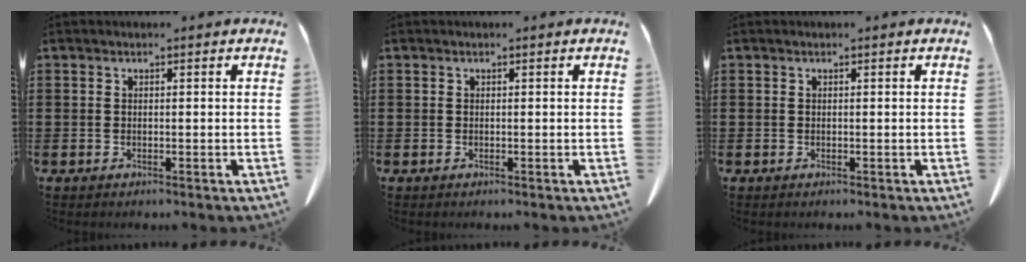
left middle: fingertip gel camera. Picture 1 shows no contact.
{"total": 0.0}
{"total": 0.0}